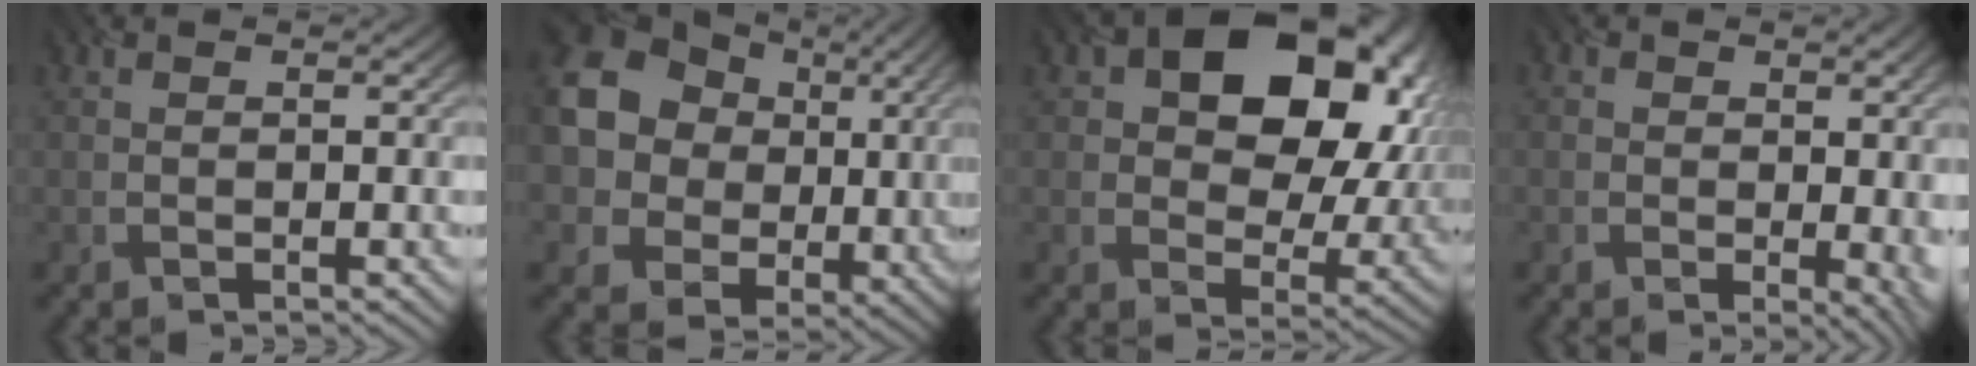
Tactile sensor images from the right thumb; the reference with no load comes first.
{"total": 18.0, "force": [4.4, 15.6, 7.8], "torque": [-0.251, 0.048, 0.067]}
{"total": 16.1, "force": [5.2, 10.8, 10.8], "torque": [-0.131, 0.011, 0.083]}
{"total": 4.3, "force": [-0.6, 2.4, 3.5], "torque": [-0.040, -0.012, -0.001]}